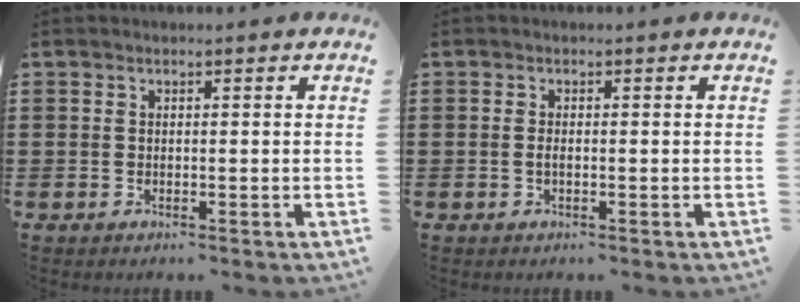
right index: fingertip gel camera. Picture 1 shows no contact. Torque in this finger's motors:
{"motor_torque": [2.14, 0.00, 0.05, 0.04]}